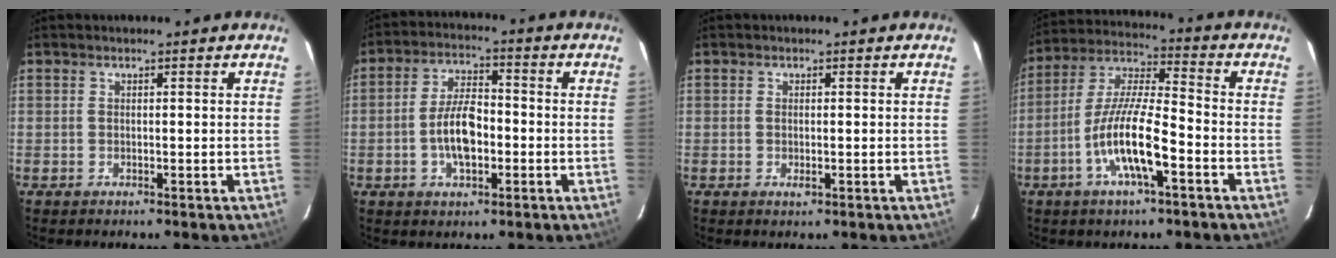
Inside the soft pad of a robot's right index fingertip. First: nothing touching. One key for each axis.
{"total": 8.5, "fx": -2.1, "fy": 4.0, "fz": 7.1, "tx": -0.141, "ty": 0.009, "tz": -0.034}
{"total": 1.3, "fx": -0.3, "fy": 0.4, "fz": 1.2, "tx": -0.024, "ty": -0.001, "tz": -0.004}
{"total": 12.9, "fx": -5.4, "fy": 2.6, "fz": 11.5, "tx": -0.234, "ty": -0.003, "tz": -0.106}